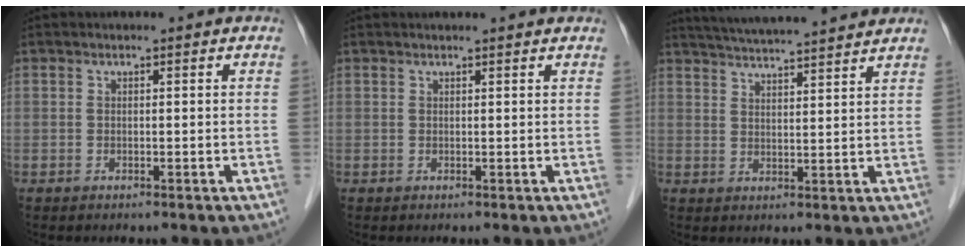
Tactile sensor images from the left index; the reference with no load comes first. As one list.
[{"total": 3.0, "force": [2.9, -0.1, 0.9], "torque": [-0.014, 0.014, 0.030]}, {"total": 14.4, "force": [13.2, 0.2, 5.7], "torque": [-0.103, 0.025, 0.188]}]